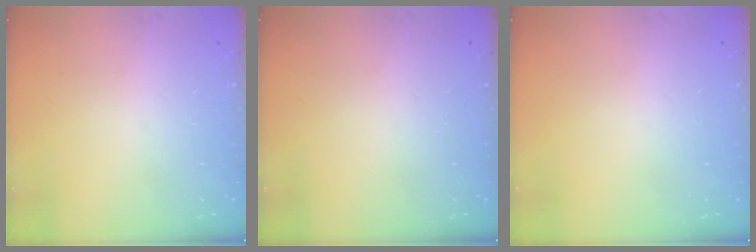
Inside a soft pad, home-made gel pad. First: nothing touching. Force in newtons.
{"total": 0.0}
{"total": 0.0}